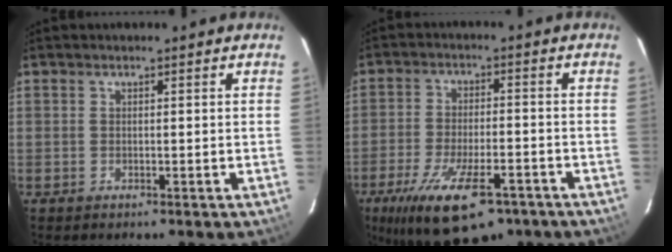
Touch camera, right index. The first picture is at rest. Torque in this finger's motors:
{"motor_torque": [1.50, -0.64, 0.71, 0.15]}